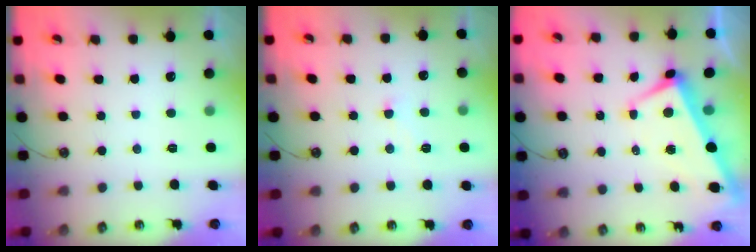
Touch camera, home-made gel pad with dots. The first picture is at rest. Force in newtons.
{"total": 2.1, "press": 2.1, "slide": 0.2}
{"total": 1.7, "press": 1.4, "slide": 1.0}